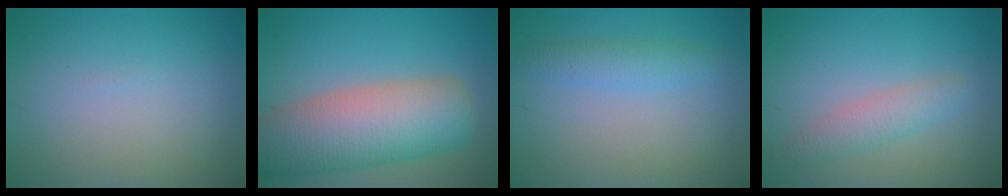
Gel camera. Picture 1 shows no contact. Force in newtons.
{"total": 10.5, "press": 10.5, "slide": 0.8}
{"total": 2.2, "press": 2.2, "slide": 0.2}
{"total": 2.6, "press": 2.6, "slide": 0.2}